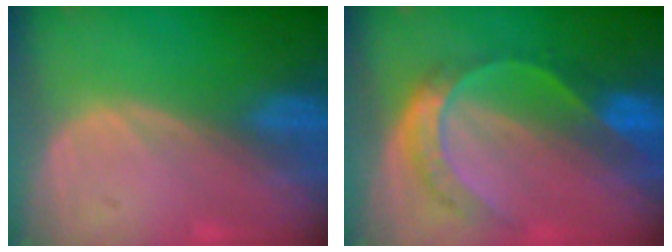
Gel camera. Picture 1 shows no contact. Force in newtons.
{"total": 7.6, "press": 6.3, "slide": 4.3}